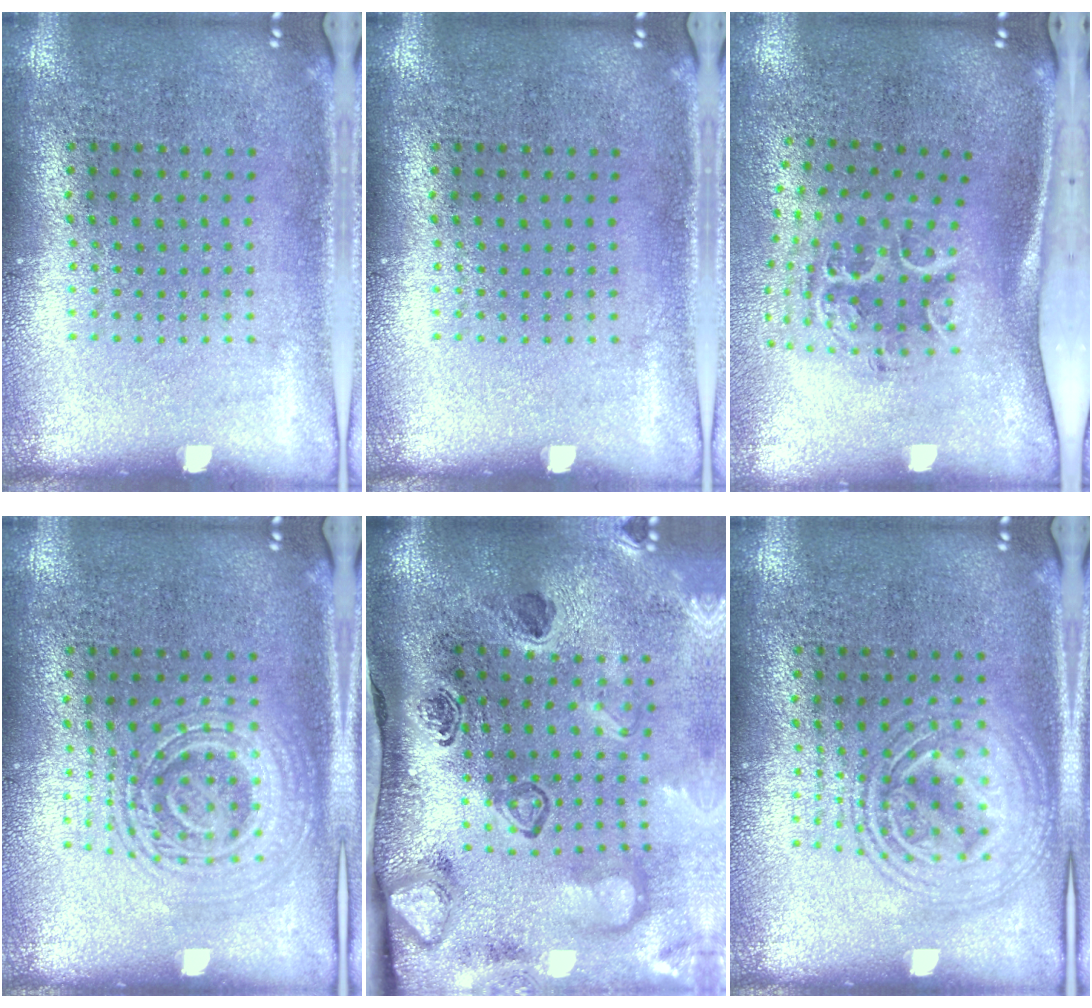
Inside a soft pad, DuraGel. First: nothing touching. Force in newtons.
{"total": 0.0}
{"total": 1.5, "press": 1.3, "slide": 0.8}
{"total": 2.8, "press": 2.8, "slide": 0.4}
{"total": 4.6, "press": 3.2, "slide": 3.4}
{"total": 2.9, "press": 2.9, "slide": 0.4}